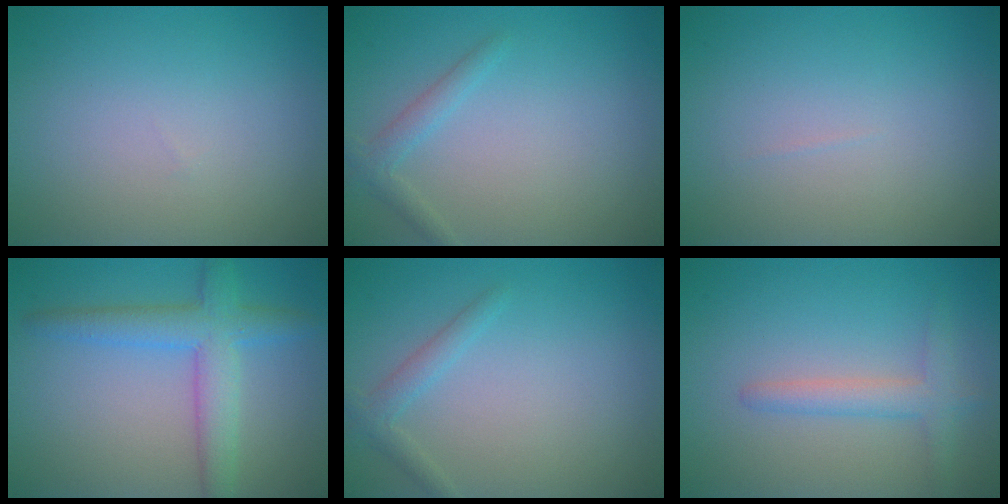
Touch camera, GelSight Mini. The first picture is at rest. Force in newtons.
{"total": 1.6, "press": 1.6, "slide": 0.1}
{"total": 0.0}
{"total": 4.8, "press": 4.8, "slide": 0.1}
{"total": 1.6, "press": 1.6, "slide": 0.1}
{"total": 2.3, "press": 2.3, "slide": 0.2}